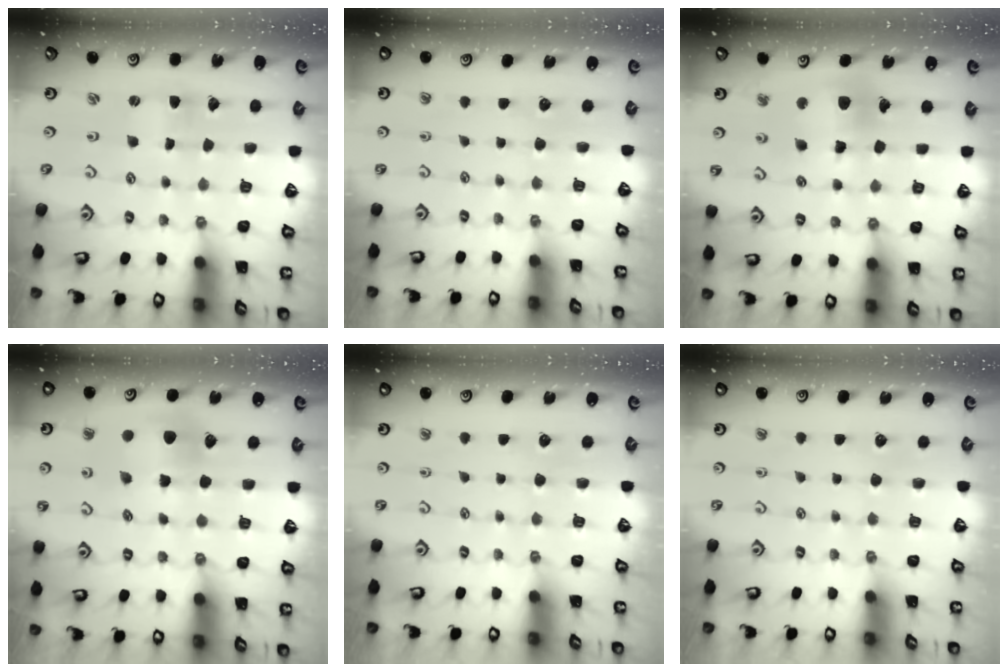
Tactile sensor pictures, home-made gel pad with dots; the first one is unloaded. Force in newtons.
{"total": 0.0}
{"total": 12.2, "press": 12.1, "slide": 1.8}
{"total": 8.1, "press": 8.1, "slide": 0.6}
{"total": 0.0}
{"total": 0.0}